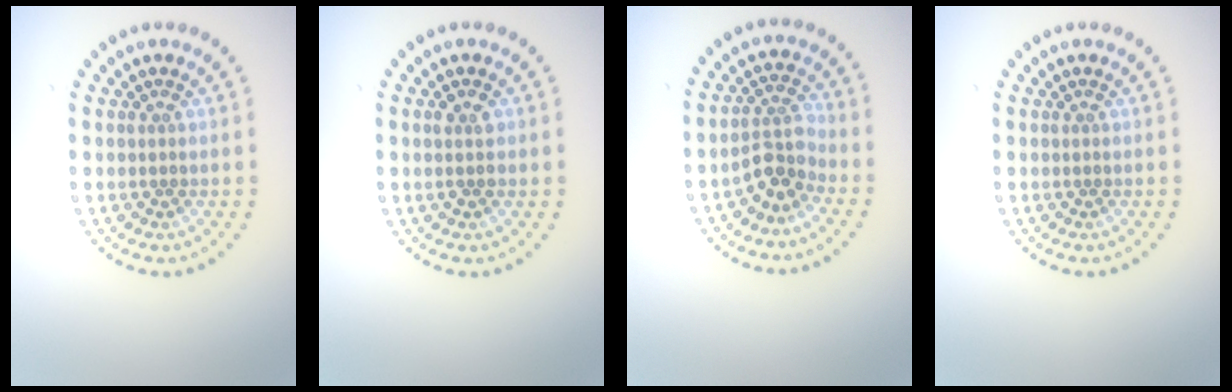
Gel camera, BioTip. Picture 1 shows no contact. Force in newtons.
{"total": 1.4, "press": 1.3, "slide": 0.3}
{"total": 3.0, "press": 2.5, "slide": 1.6}
{"total": 0.0}